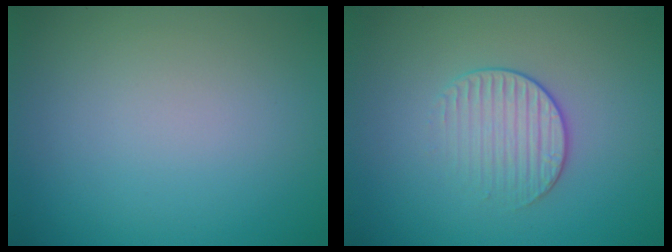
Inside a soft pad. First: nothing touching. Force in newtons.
{"total": 2.0, "press": 1.4, "slide": 1.4}